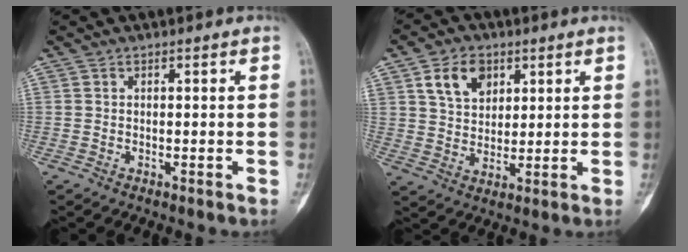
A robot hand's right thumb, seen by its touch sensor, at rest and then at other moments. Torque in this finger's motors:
{"motor_torque": [-0.44, 1.44, 0.82, 0.70, 0.07]}